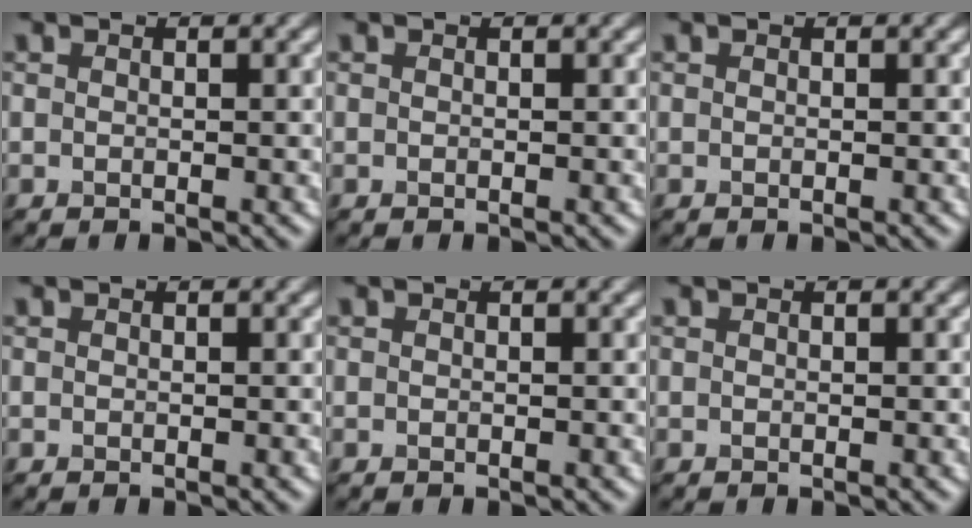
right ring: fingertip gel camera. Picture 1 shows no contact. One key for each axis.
{"total": 0.0}
{"total": 0.0}
{"total": 0.0}
{"total": 0.0}
{"total": 0.0}